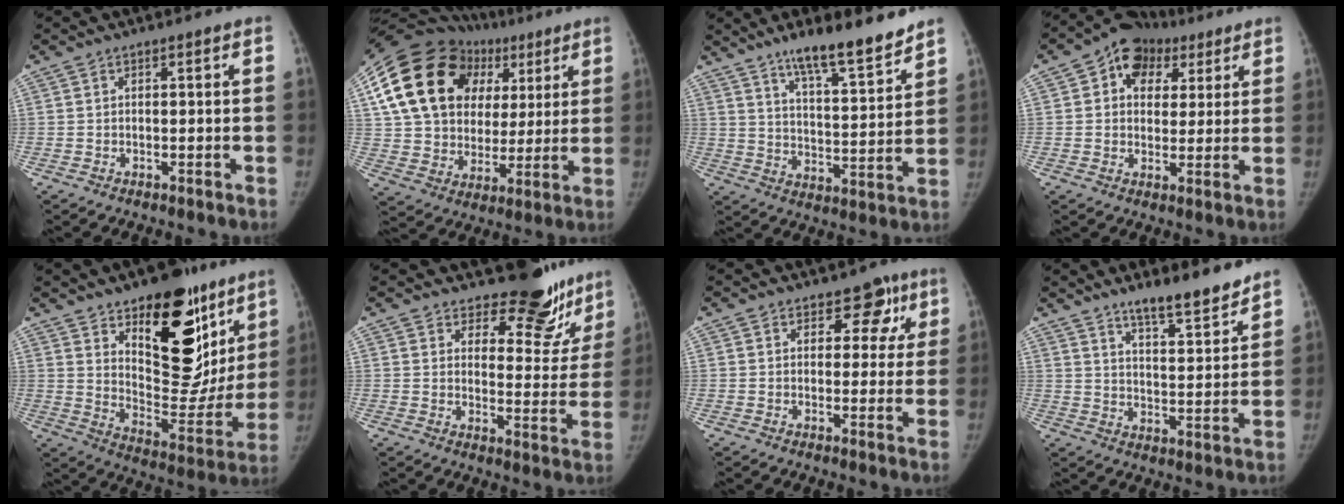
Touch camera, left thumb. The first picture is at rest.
{"total": 26.4, "force": [9.9, 19.5, 14.8], "torque": [-0.224, 0.043, 0.177]}
{"total": 13.6, "force": [10.7, 2.4, 8.1], "torque": [-0.107, -0.072, 0.176]}
{"total": 11.7, "force": [4.9, 8.9, 5.8], "torque": [-0.042, 0.004, 0.072]}
{"total": 25.9, "force": [14.2, 12.9, 17.4], "torque": [-0.187, -0.076, 0.214]}
{"total": 14.3, "force": [12.3, 5.7, 4.6], "torque": [-0.002, -0.102, 0.147]}
{"total": 6.3, "force": [3.2, 4.5, 3.0], "torque": [0.015, -0.007, 0.035]}
{"total": 10.3, "force": [8.5, 1.9, 5.4], "torque": [-0.067, -0.063, 0.141]}